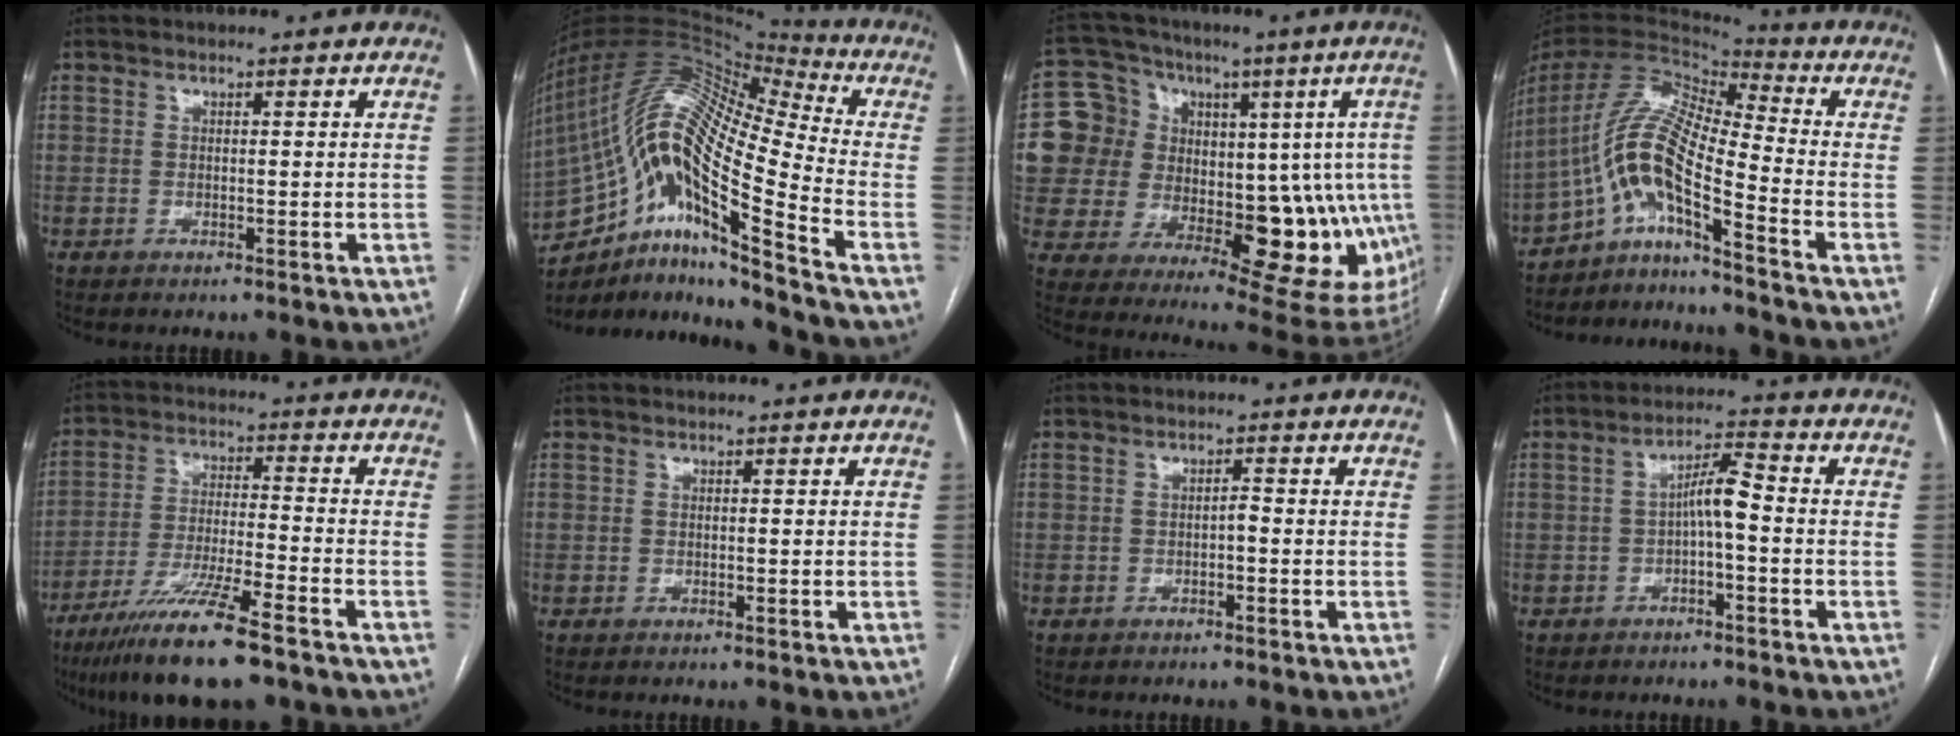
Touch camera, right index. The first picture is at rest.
{"total": 22.1, "force": [-12.7, 2.6, 17.9], "torque": [-0.364, 0.016, -0.233]}
{"total": 23.5, "force": [-0.9, 14.9, 18.1], "torque": [-0.246, 0.067, 0.005]}
{"total": 12.0, "force": [-7.3, 0.6, 9.6], "torque": [-0.196, 0.019, -0.135]}
{"total": 13.6, "force": [-9.5, 0.7, 9.8], "torque": [-0.189, -0.039, -0.168]}
{"total": 0.0}
{"total": 1.1, "force": [-0.5, 0.3, 0.9], "torque": [-0.013, 0.004, -0.009]}
{"total": 4.9, "force": [-0.8, 0.8, 4.8], "torque": [-0.082, 0.019, -0.012]}